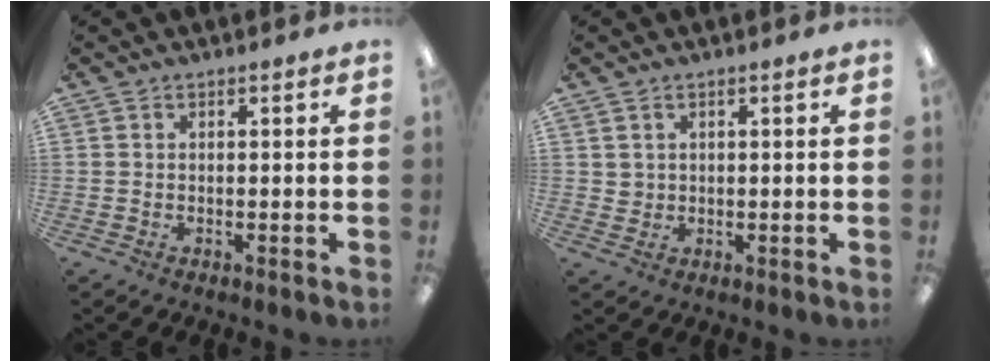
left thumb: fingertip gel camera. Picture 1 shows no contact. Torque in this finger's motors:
{"motor_torque": [-0.25, 0.09, 0.06, -0.32, 0.00]}